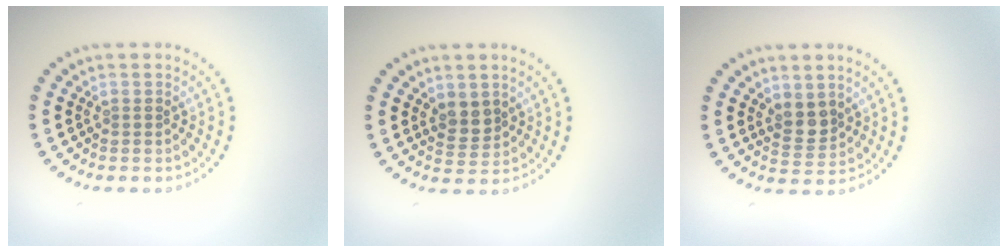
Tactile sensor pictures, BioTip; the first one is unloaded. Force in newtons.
{"total": 2.0, "press": 1.8, "slide": 0.9}
{"total": 2.2, "press": 1.9, "slide": 1.1}